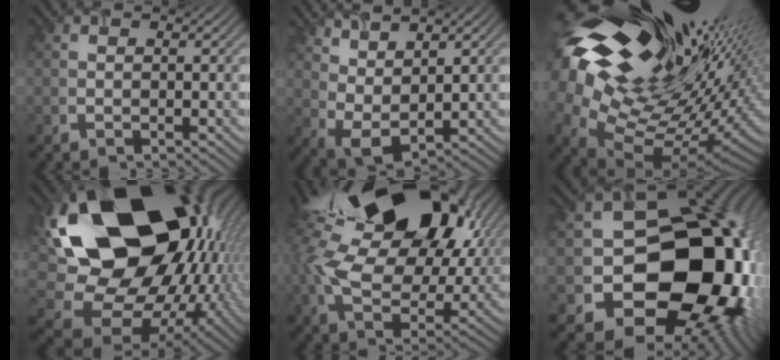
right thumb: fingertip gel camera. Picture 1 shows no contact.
{"total": 5.1, "force": [3.4, 2.1, 3.2], "torque": [-0.077, -0.006, 0.075]}
{"total": 21.6, "force": [9.2, 12.2, 15.3], "torque": [-0.309, 0.010, 0.178]}
{"total": 22.9, "force": [3.2, 16.4, 15.7], "torque": [-0.317, -0.048, 0.103]}
{"total": 20.5, "force": [6.4, 13.1, 14.4], "torque": [-0.292, 0.004, 0.124]}
{"total": 20.4, "force": [-4.0, 16.2, 11.8], "torque": [-0.161, -0.040, -0.064]}